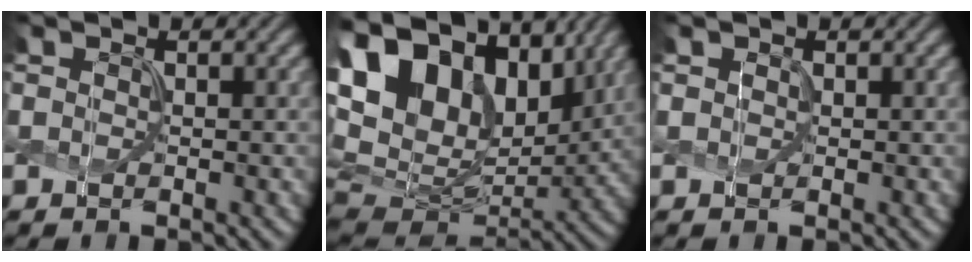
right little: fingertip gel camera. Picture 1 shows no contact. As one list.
[{"total": 17.7, "force": [7.6, 11.5, 11.1], "torque": [-0.225, 0.034, 0.129]}, {"total": 0.0}]